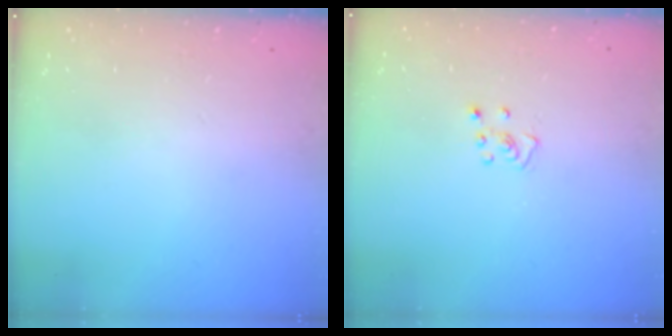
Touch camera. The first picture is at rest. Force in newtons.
{"total": 4.0, "press": 4.0, "slide": 0.4}